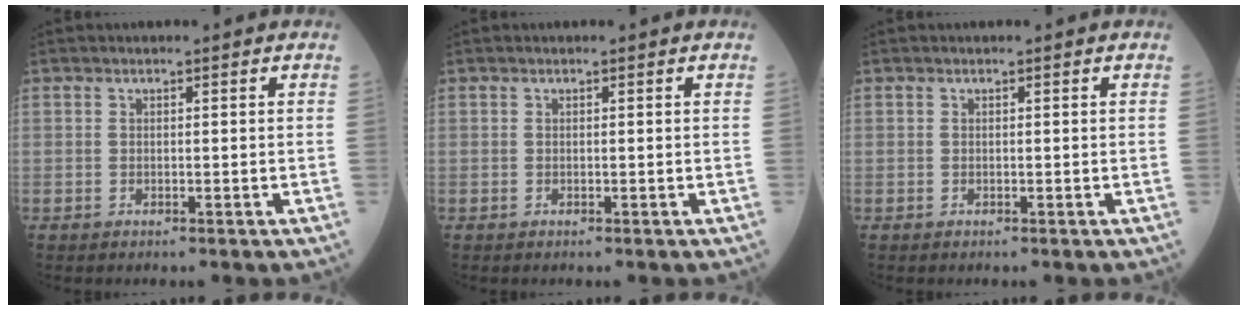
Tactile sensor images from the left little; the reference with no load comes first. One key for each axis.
{"total": 0.0}
{"total": 0.0}